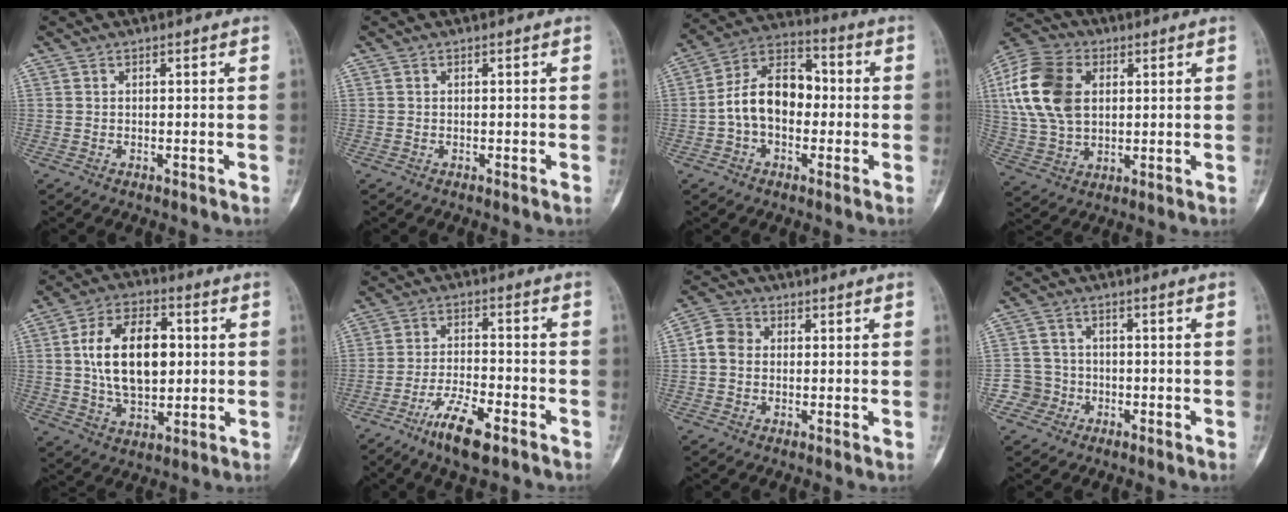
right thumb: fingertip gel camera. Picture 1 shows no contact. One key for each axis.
{"total": 0.0}
{"total": 13.0, "fx": -1.1, "fy": 8.7, "fz": 9.6, "tx": -0.150, "ty": 0.044, "tz": -0.032}
{"total": 17.2, "fx": 3.6, "fy": 11.9, "fz": 11.9, "tx": -0.235, "ty": 0.007, "tz": 0.067}
{"total": 16.5, "fx": 2.0, "fy": 10.0, "fz": 13.0, "tx": -0.198, "ty": 0.007, "tz": 0.035}
{"total": 9.4, "fx": -6.1, "fy": 2.6, "fz": 6.7, "tx": -0.128, "ty": 0.023, "tz": -0.107}
{"total": 5.1, "fx": 0.2, "fy": 4.5, "fz": 2.4, "tx": -0.036, "ty": 0.013, "tz": -0.007}
{"total": 4.8, "fx": -2.1, "fy": 4.3, "fz": -0.4, "tx": 0.037, "ty": 0.021, "tz": -0.043}